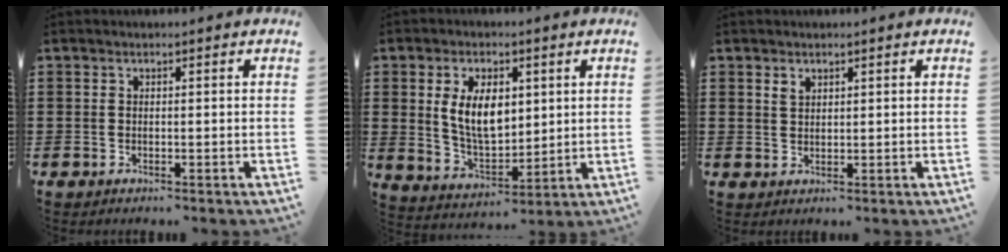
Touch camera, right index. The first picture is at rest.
{"total": 8.6, "force": [2.0, 5.0, 6.6], "torque": [-0.129, 0.007, 0.033]}
{"total": 1.4, "force": [1.1, 0.8, 0.5], "torque": [-0.011, 0.002, 0.021]}